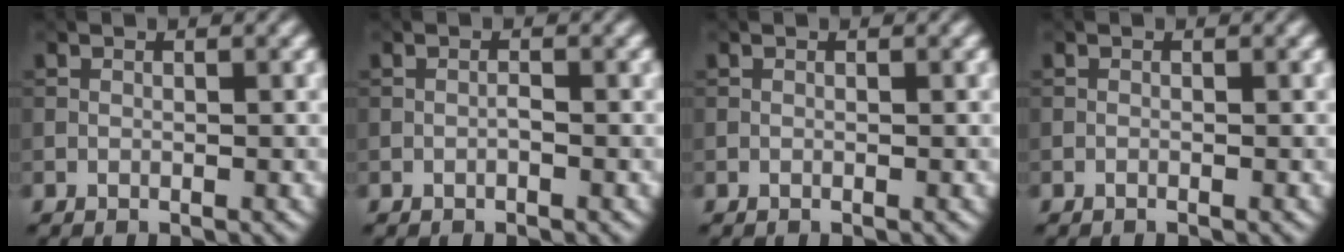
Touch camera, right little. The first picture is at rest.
{"total": 0.5, "force": [-0.3, 0.1, 0.4], "torque": [-0.009, 0.002, -0.006]}
{"total": 0.0}
{"total": 0.0}